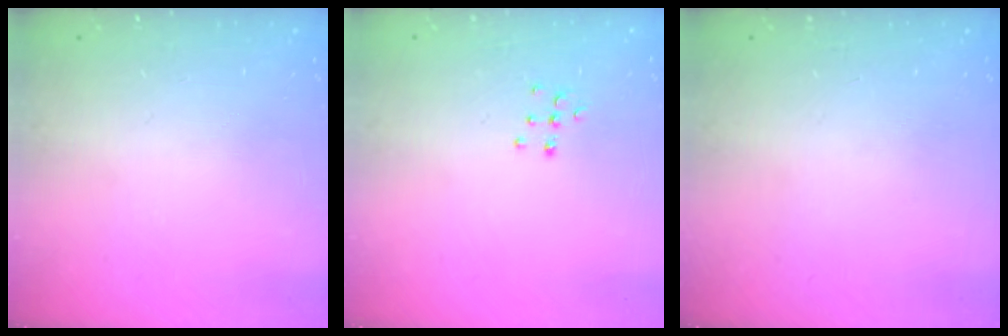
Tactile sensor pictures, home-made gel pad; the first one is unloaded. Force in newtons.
{"total": 5.8, "press": 5.8, "slide": 0.4}
{"total": 0.0}